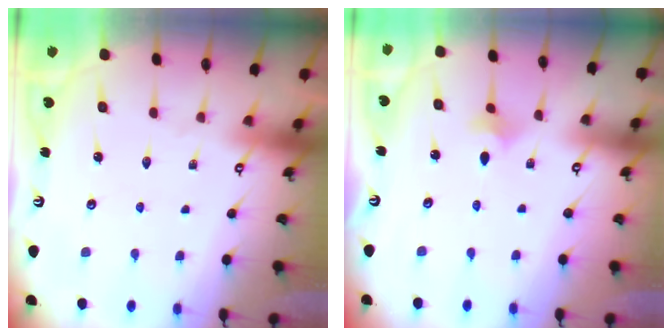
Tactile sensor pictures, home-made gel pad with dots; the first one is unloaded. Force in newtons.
{"total": 2.5, "press": 2.5, "slide": 0.5}